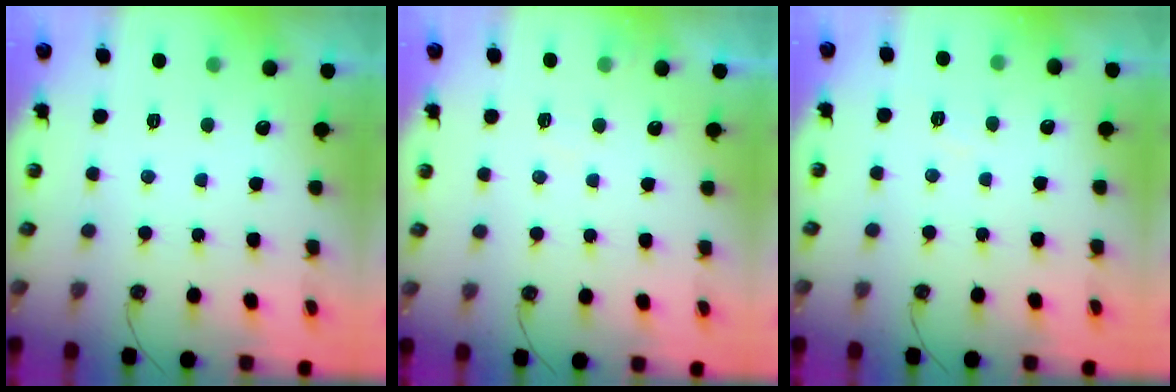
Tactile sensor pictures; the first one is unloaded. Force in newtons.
{"total": 5.5, "press": 5.4, "slide": 0.8}
{"total": 4.4, "press": 4.4, "slide": 0.6}